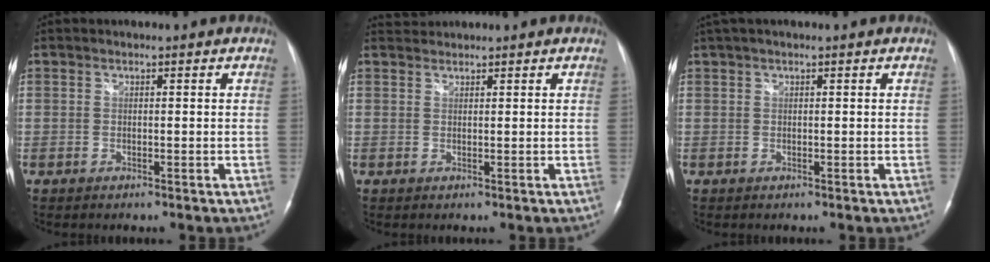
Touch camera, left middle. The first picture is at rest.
{"total": 1.5, "force": [1.5, -0.1, -0.4], "torque": [-0.005, 0.012, 0.035]}
{"total": 3.2, "force": [2.3, 0.3, 2.2], "torque": [-0.044, 0.038, 0.043]}